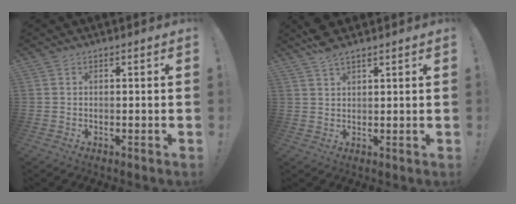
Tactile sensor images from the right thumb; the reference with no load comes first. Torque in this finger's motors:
{"motor_torque": [-0.34, 1.17, 0.55, 0.33, -0.01]}